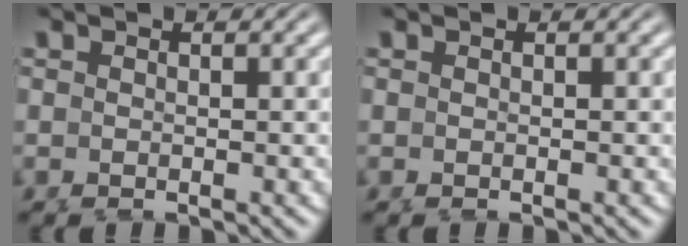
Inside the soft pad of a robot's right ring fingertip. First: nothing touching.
{"total": 0.0}